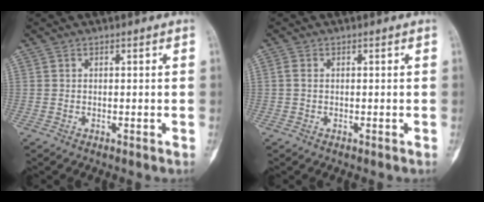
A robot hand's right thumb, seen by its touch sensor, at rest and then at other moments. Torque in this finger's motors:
{"motor_torque": [-0.15, -0.23, 0.28, -0.06, -0.10]}